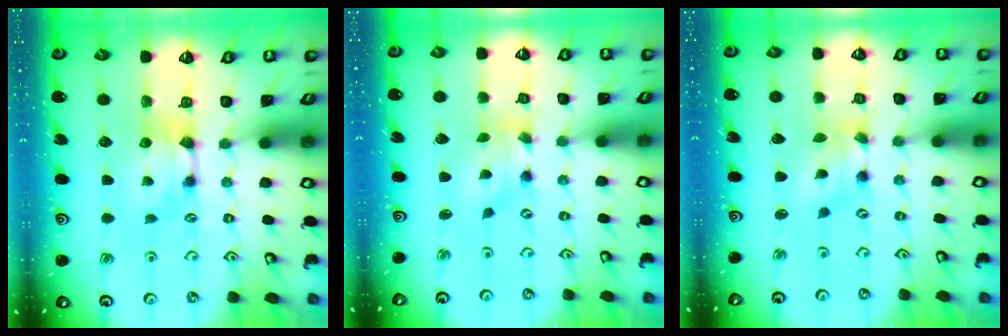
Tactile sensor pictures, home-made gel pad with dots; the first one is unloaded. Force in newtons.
{"total": 2.6, "press": 2.1, "slide": 1.6}
{"total": 2.0, "press": 1.2, "slide": 1.5}